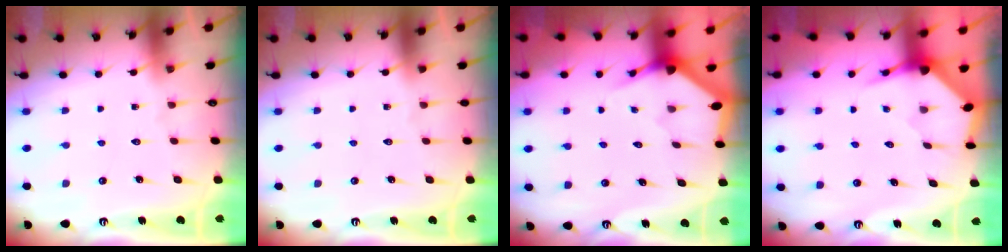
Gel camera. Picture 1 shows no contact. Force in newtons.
{"total": 0.0}
{"total": 3.0, "press": 3.0, "slide": 0.1}
{"total": 3.7, "press": 3.7, "slide": 0.4}